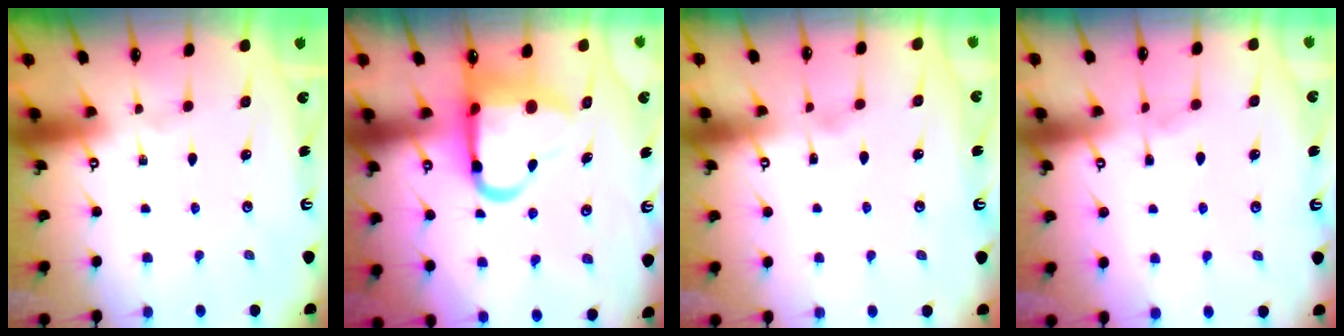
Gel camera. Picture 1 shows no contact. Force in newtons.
{"total": 12.5, "press": 12.0, "slide": 3.2}
{"total": 2.1, "press": 2.1, "slide": 0.2}
{"total": 2.1, "press": 2.1, "slide": 0.4}